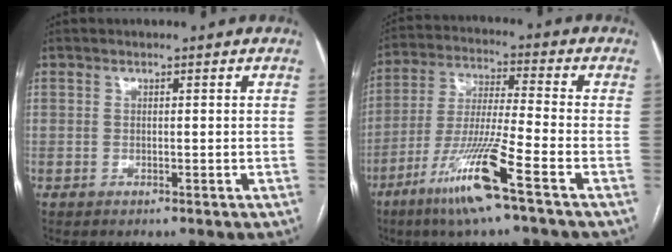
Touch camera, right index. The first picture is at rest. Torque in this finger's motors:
{"motor_torque": [1.38, -0.76, 0.78, 0.21]}